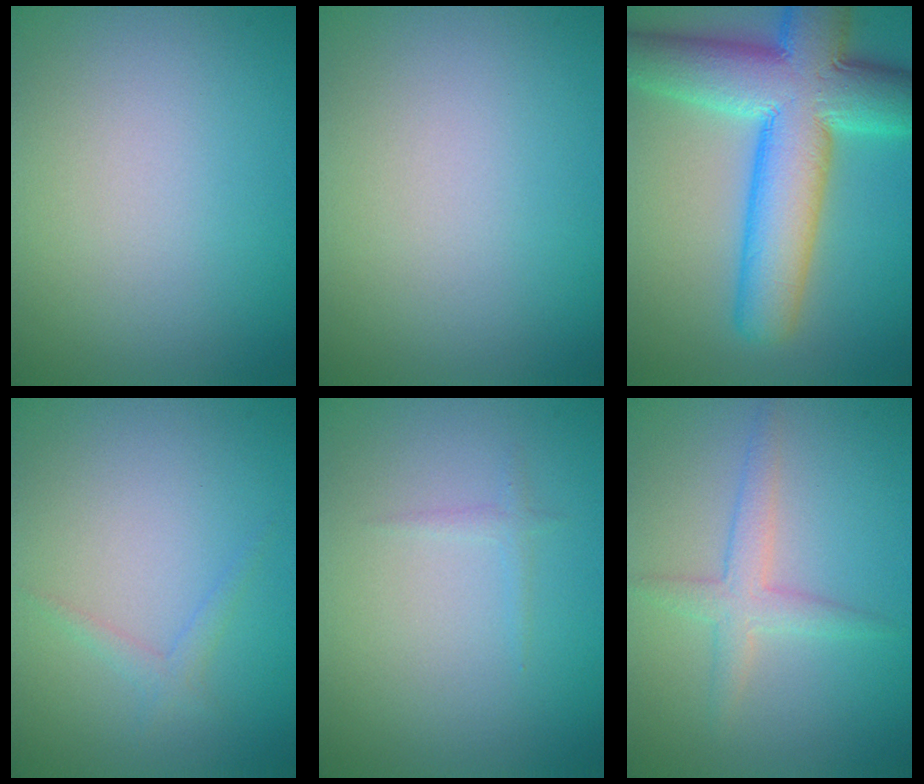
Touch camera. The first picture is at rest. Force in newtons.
{"total": 0.0}
{"total": 12.6, "press": 12.6, "slide": 0.4}
{"total": 1.1, "press": 1.1, "slide": 0.0}
{"total": 0.6, "press": 0.6, "slide": 0.0}
{"total": 2.5, "press": 2.5, "slide": 0.0}